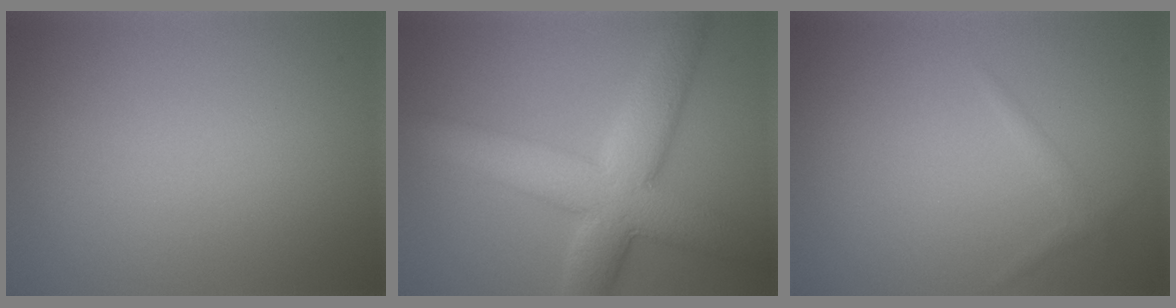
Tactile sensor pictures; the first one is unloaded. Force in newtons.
{"total": 8.9, "press": 8.9, "slide": 0.4}
{"total": 0.9, "press": 0.9, "slide": 0.0}